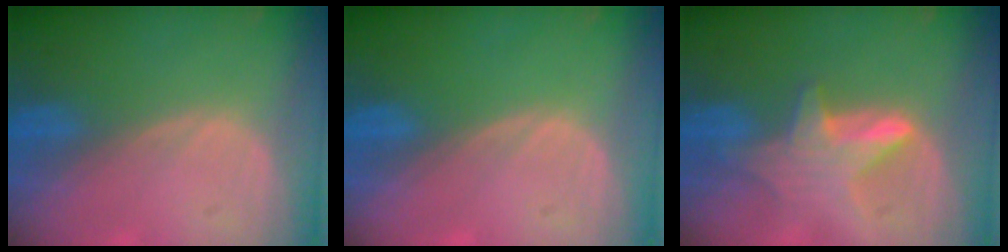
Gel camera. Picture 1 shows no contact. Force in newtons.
{"total": 0.0}
{"total": 6.1, "press": 6.0, "slide": 0.5}